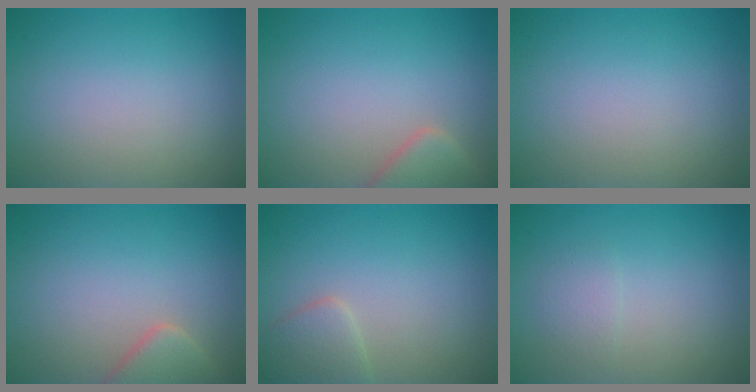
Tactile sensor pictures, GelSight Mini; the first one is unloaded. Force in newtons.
{"total": 3.0, "press": 3.0, "slide": 0.3}
{"total": 0.0}
{"total": 2.9, "press": 2.8, "slide": 0.3}
{"total": 2.3, "press": 2.3, "slide": 0.1}
{"total": 1.2, "press": 1.2, "slide": 0.1}